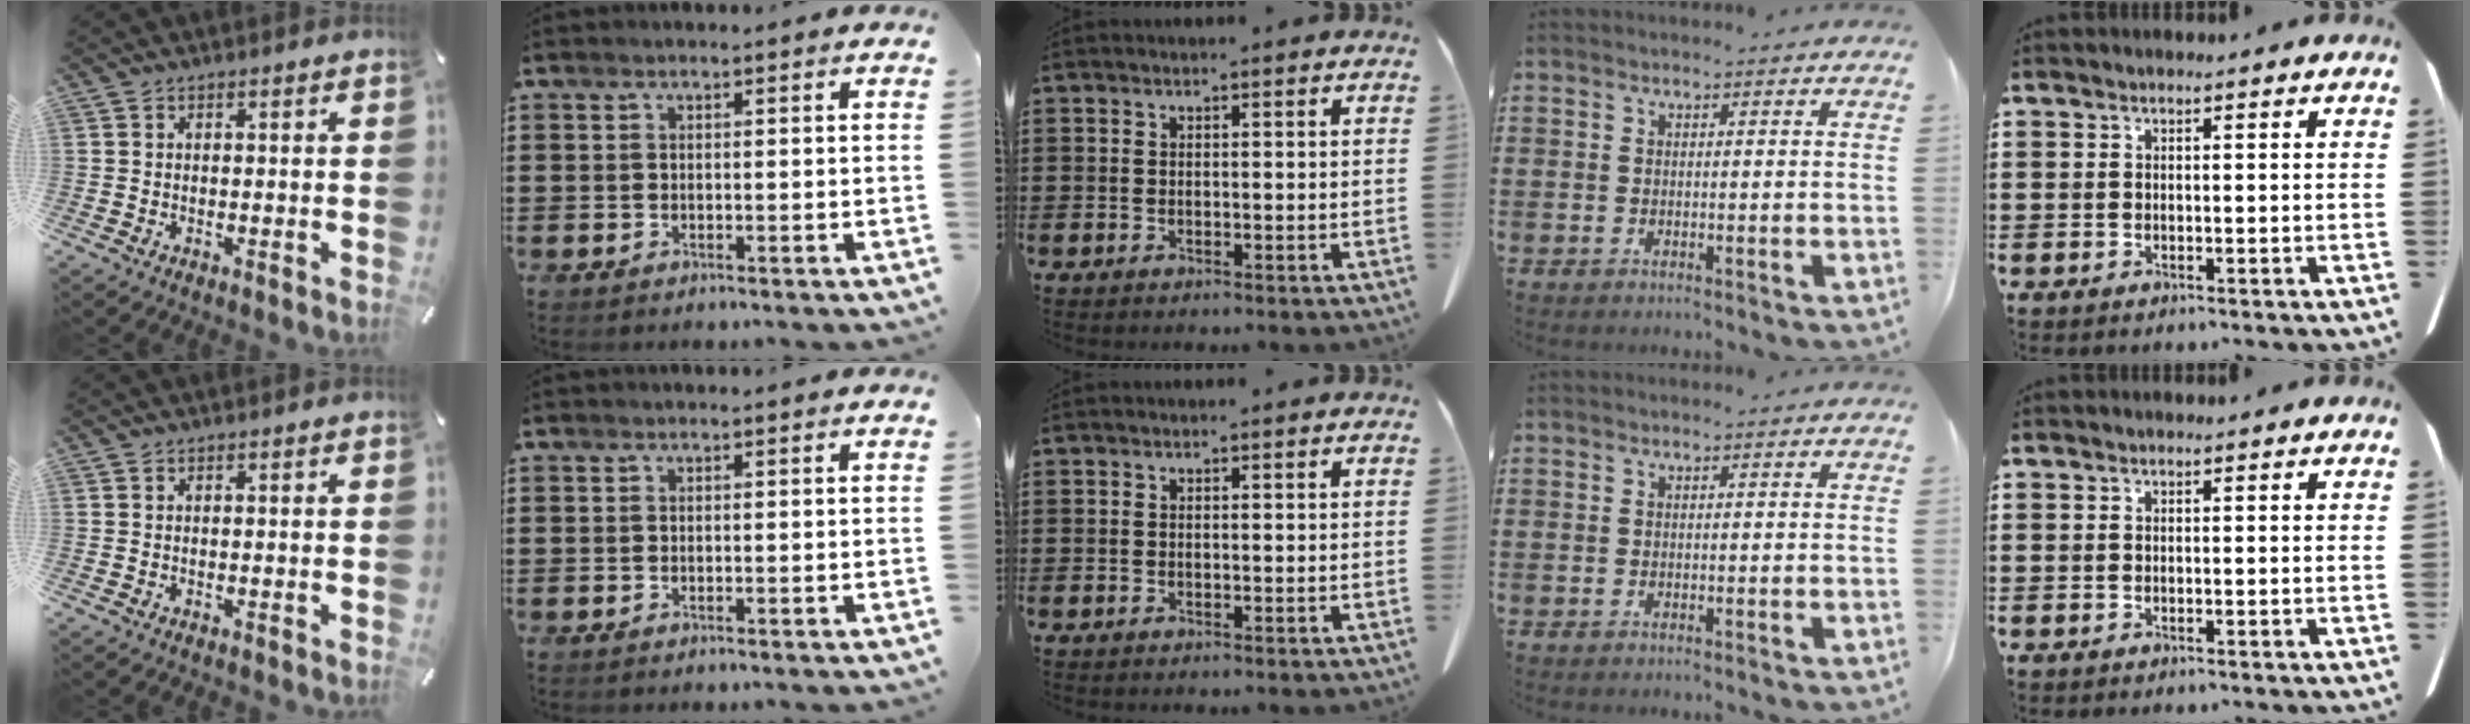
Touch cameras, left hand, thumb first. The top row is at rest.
{}